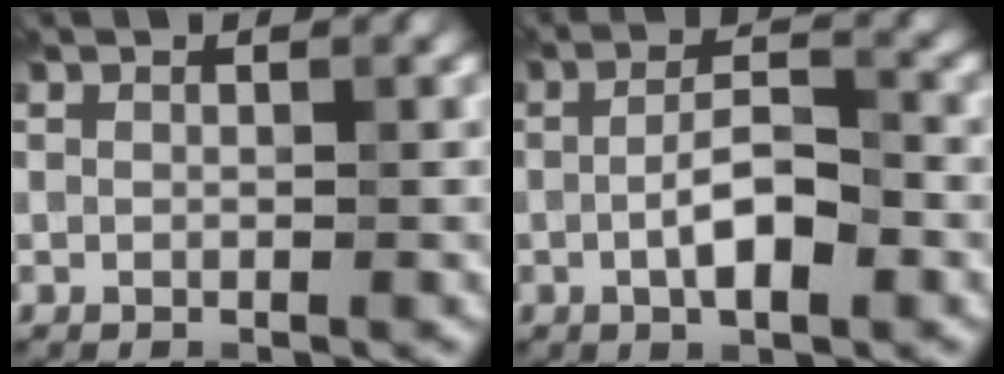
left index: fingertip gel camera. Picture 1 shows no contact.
{"total": 4.5, "force": [-1.1, 1.6, 4.0], "torque": [-0.075, 0.003, -0.023]}